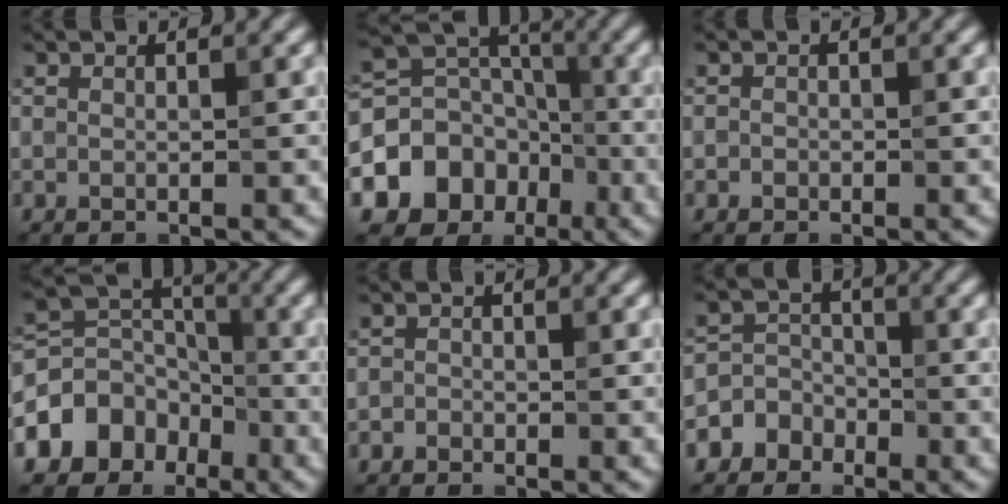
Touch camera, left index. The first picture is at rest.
{"total": 8.2, "force": [-3.2, 6.7, 3.4], "torque": [-0.059, 0.004, -0.069]}
{"total": 0.6, "force": [-0.3, 0.5, 0.1], "torque": [0.002, -0.004, -0.006]}
{"total": 6.7, "force": [-3.3, 5.2, 2.5], "torque": [-0.033, 0.021, -0.078]}
{"total": 0.8, "force": [-0.5, 0.6, 0.0], "torque": [0.003, -0.001, -0.009]}
{"total": 4.3, "force": [-2.5, 3.6, 0.4], "torque": [0.031, 0.002, -0.061]}